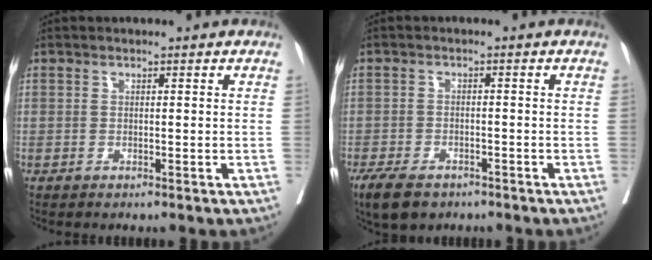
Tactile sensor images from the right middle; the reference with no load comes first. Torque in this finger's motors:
{"motor_torque": [0.78, -0.71, 0.14, 0.08]}